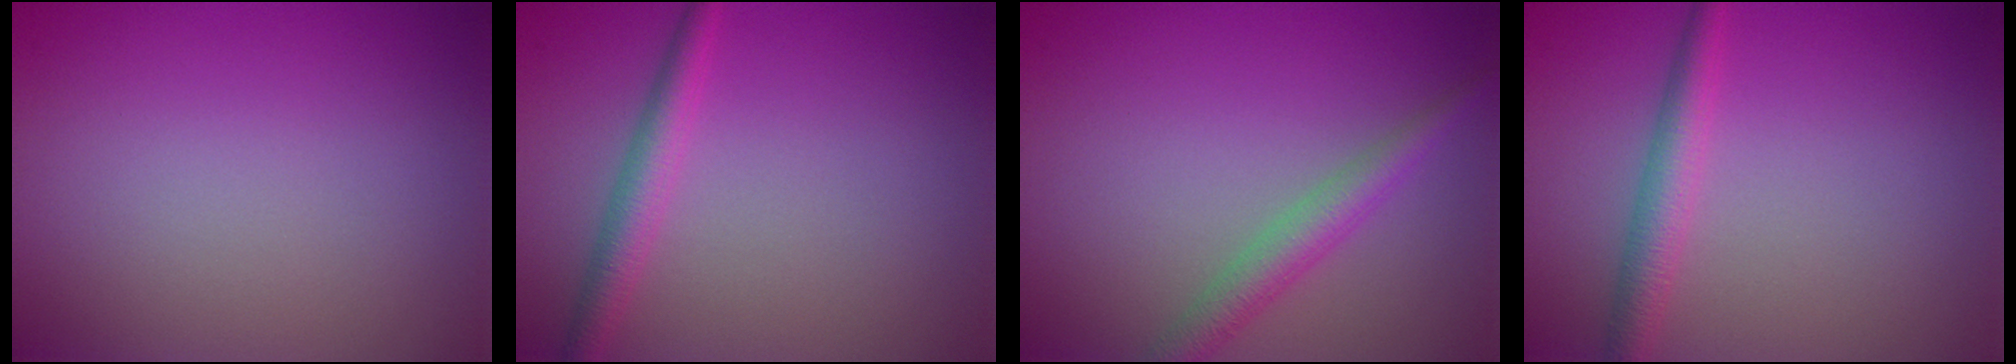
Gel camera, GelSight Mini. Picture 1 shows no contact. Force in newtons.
{"total": 2.5, "press": 2.5, "slide": 0.1}
{"total": 2.9, "press": 2.9, "slide": 0.1}
{"total": 2.7, "press": 2.7, "slide": 0.0}